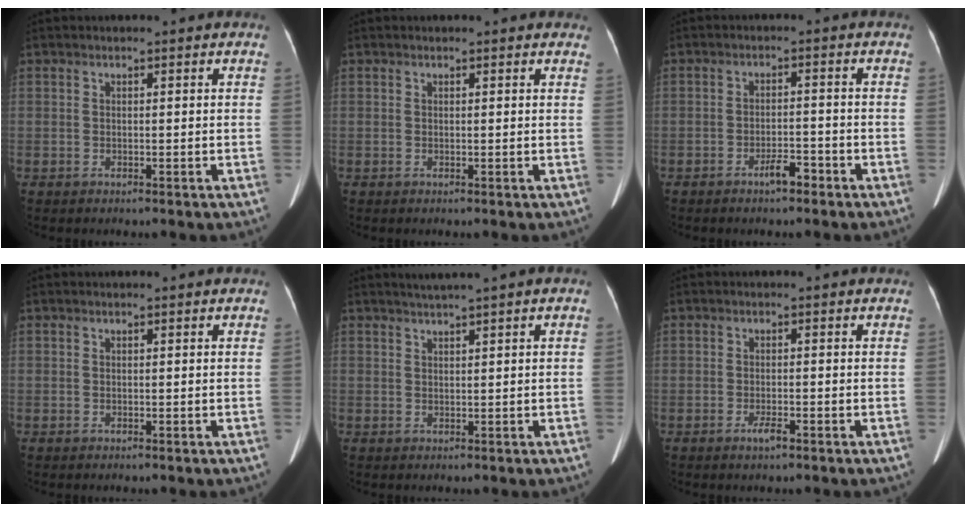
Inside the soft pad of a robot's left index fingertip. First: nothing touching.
{"total": 2.3, "force": [2.0, 0.7, 0.8], "torque": [-0.011, 0.005, 0.009]}
{"total": 3.0, "force": [-2.3, 0.8, 1.8], "torque": [-0.033, -0.003, -0.039]}
{"total": 0.0}
{"total": 1.6, "force": [1.2, -0.2, 1.1], "torque": [-0.019, 0.010, 0.025]}
{"total": 1.8, "force": [-1.2, 0.3, 1.3], "torque": [-0.027, -0.007, -0.020]}